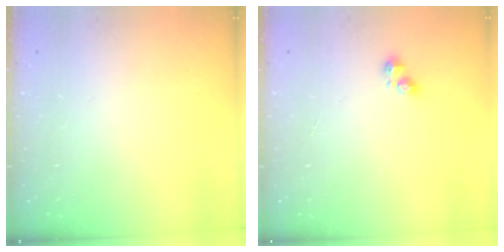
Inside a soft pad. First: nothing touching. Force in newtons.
{"total": 3.6, "press": 3.5, "slide": 0.4}